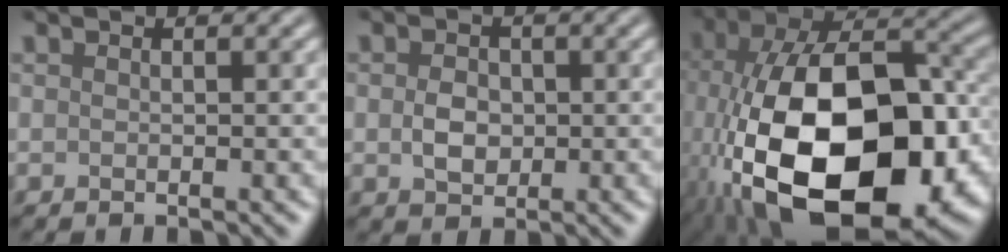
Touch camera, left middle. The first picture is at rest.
{"total": 2.4, "force": [0.0, 1.9, 1.5], "torque": [-0.029, 0.000, -0.003]}
{"total": 18.6, "force": [-6.0, 9.9, 14.6], "torque": [-0.260, -0.021, -0.094]}